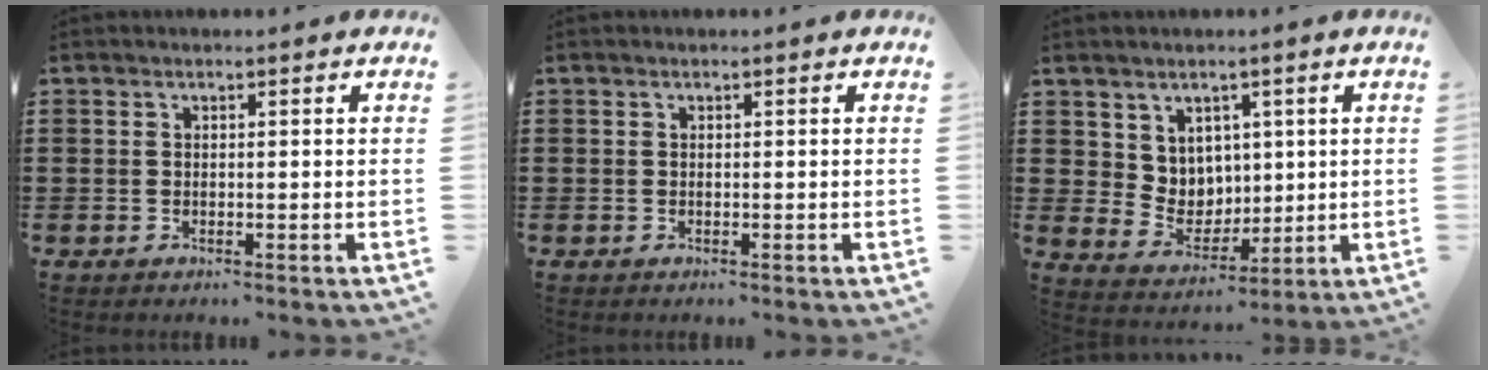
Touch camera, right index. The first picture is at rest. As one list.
[{"total": 0.0}, {"total": 5.8, "force": [3.3, 4.7, 0.6], "torque": [-0.033, -0.010, 0.063]}]